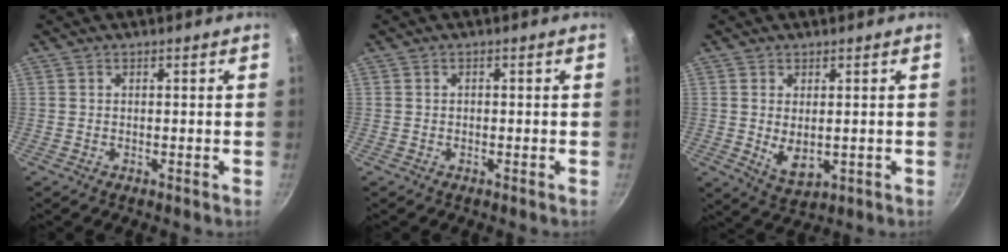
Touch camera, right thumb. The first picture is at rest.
{"total": 0.5, "force": [0.0, 0.5, 0.3], "torque": [-0.004, 0.005, -0.001]}
{"total": 5.6, "force": [-0.1, 3.1, 4.6], "torque": [-0.077, -0.017, 0.011]}